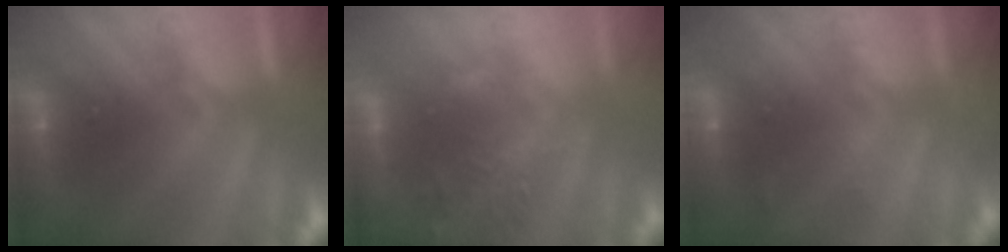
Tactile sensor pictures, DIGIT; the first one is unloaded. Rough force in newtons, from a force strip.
{"total": 5.7}
{"total": 2.3}